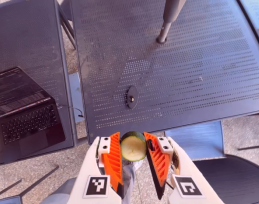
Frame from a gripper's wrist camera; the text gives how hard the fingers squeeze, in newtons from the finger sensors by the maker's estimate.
{"total": 9.5, "left": 9.2, "right": 9.9}